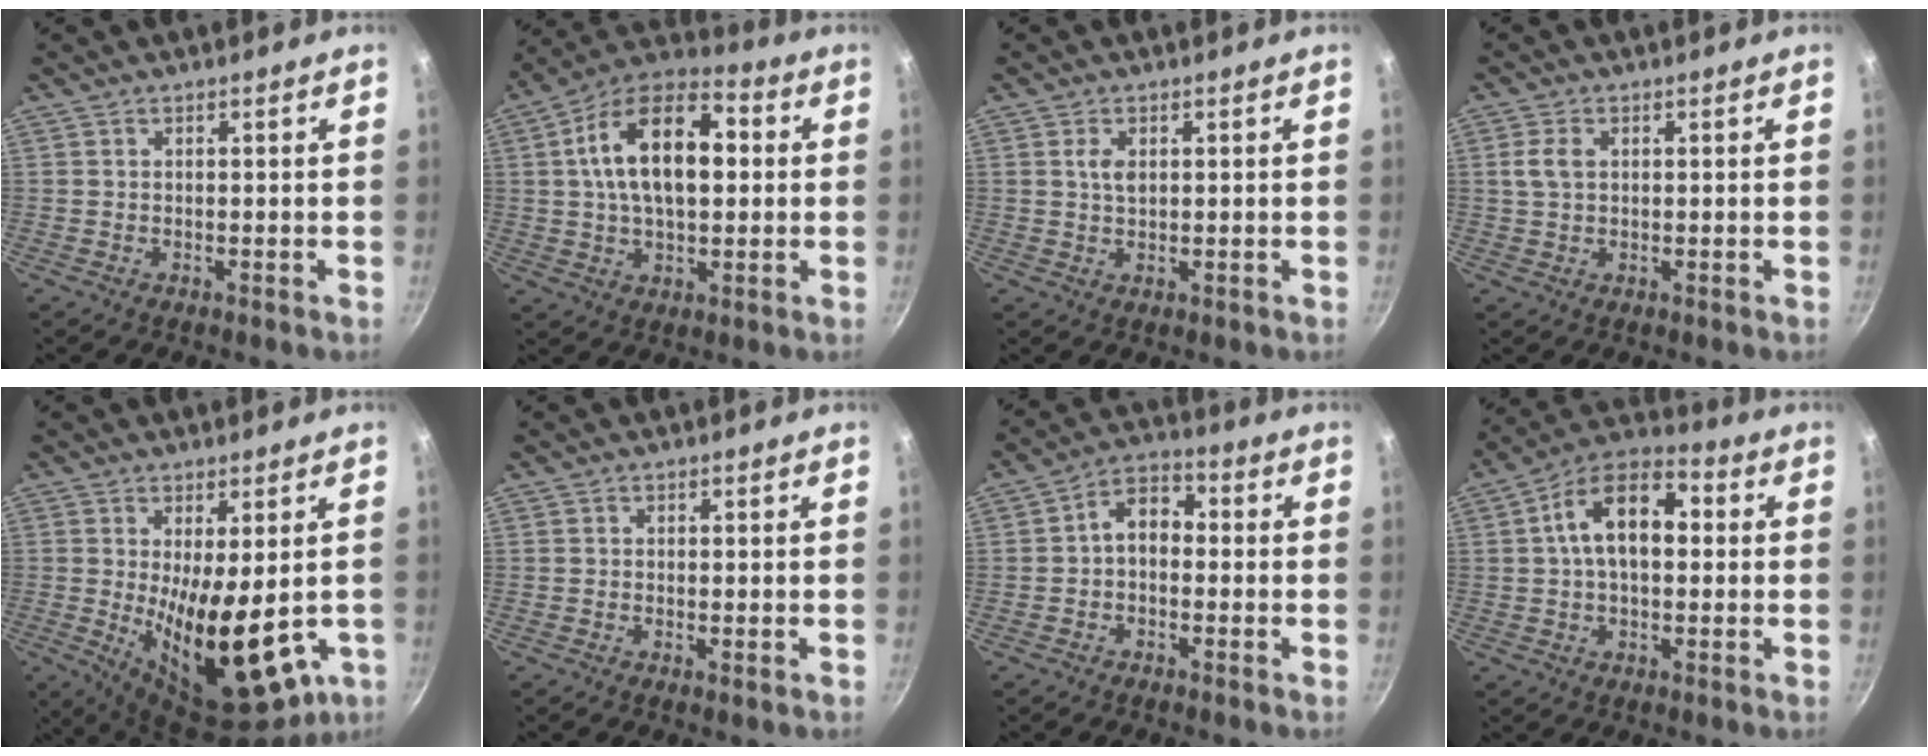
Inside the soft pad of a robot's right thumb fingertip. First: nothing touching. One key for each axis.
{"total": 18.2, "fx": 2.8, "fy": 10.0, "fz": 15.0, "tx": -0.241, "ty": 0.025, "tz": 0.037}
{"total": 2.6, "fx": 0.7, "fy": 1.4, "fz": 2.1, "tx": -0.038, "ty": -0.005, "tz": 0.014}
{"total": 3.4, "fx": 0.8, "fy": 2.2, "fz": 2.4, "tx": -0.055, "ty": 0.005, "tz": 0.016}
{"total": 18.6, "fx": -2.9, "fy": 8.0, "fz": 16.5, "tx": -0.245, "ty": -0.027, "tz": -0.011}
{"total": 0.7, "fx": -0.1, "fy": 0.1, "fz": 0.6, "tx": -0.017, "ty": -0.005, "tz": -0.004}
{"total": 6.9, "fx": -0.4, "fy": 4.7, "fz": 5.0, "tx": -0.062, "ty": 0.027, "tz": -0.021}
{"total": 13.6, "fx": 1.9, "fy": 7.9, "fz": 11.0, "tx": -0.175, "ty": 0.033, "tz": 0.021}